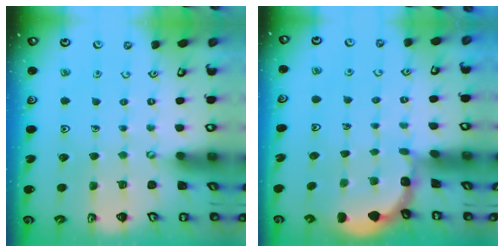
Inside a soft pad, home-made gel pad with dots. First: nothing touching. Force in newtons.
{"total": 1.6, "press": 1.5, "slide": 0.1}